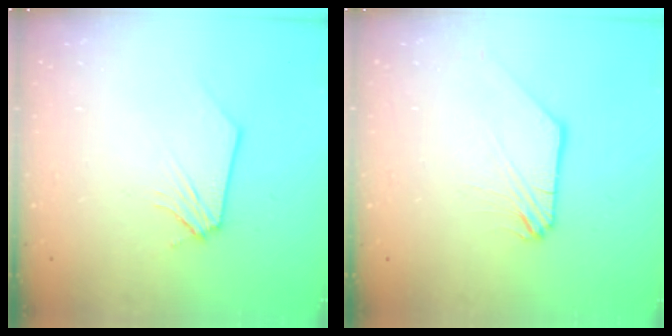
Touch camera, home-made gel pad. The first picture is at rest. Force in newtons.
{"total": 0.0}